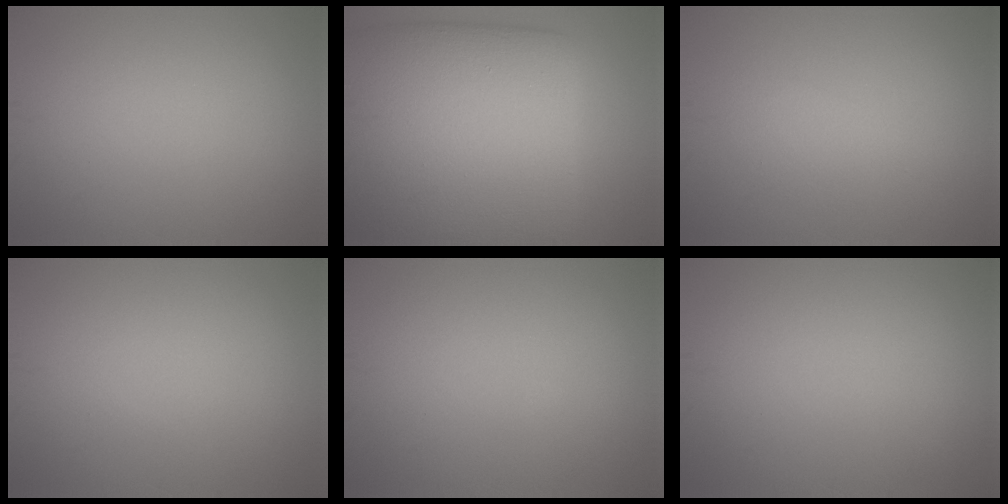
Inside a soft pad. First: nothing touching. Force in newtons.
{"total": 22.3, "press": 22.3, "slide": 0.8}
{"total": 1.8, "press": 1.8, "slide": 0.1}
{"total": 0.0}
{"total": 0.0}
{"total": 0.0}